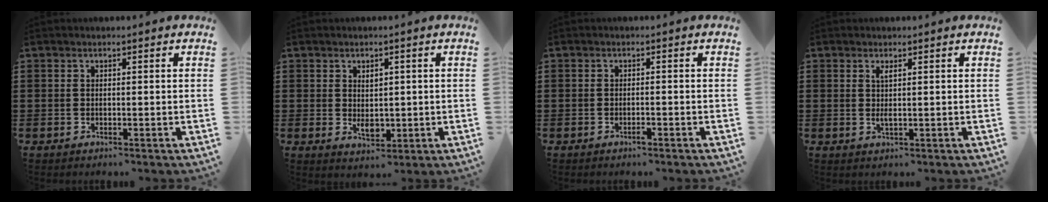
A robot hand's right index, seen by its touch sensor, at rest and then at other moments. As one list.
[{"total": 3.0, "force": [0.2, 1.9, 2.3], "torque": [-0.038, 0.001, 0.003]}, {"total": 1.0, "force": [-0.6, 0.1, 0.8], "torque": [-0.016, -0.005, -0.010]}, {"total": 1.5, "force": [0.4, 0.3, 1.4], "torque": [-0.028, 0.000, 0.006]}]